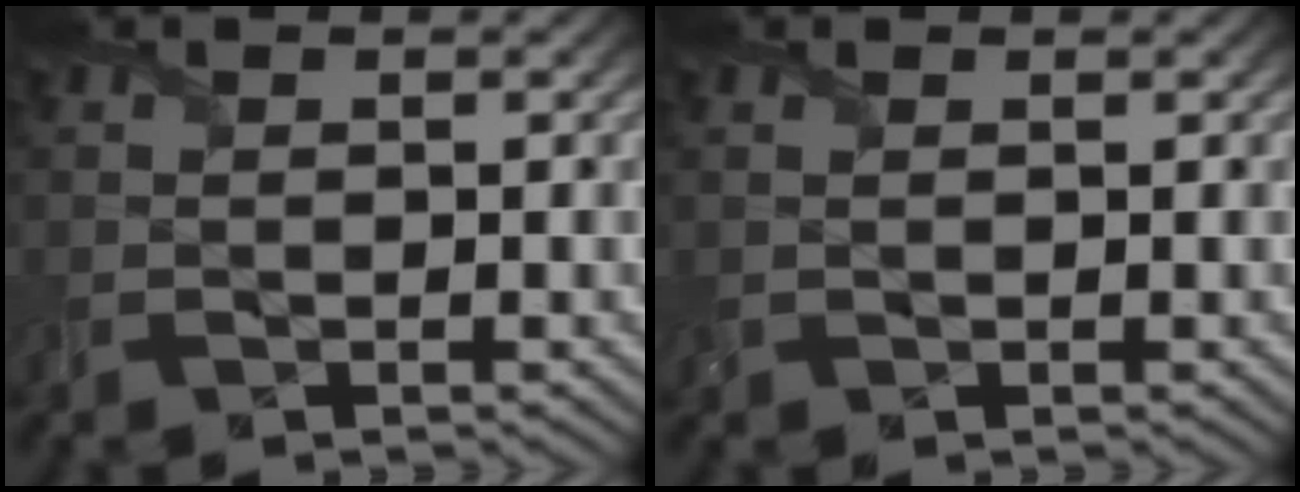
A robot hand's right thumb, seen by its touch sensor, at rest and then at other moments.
{"total": 0.9, "force": [0.6, 0.6, 0.4], "torque": [-0.013, 0.000, 0.015]}